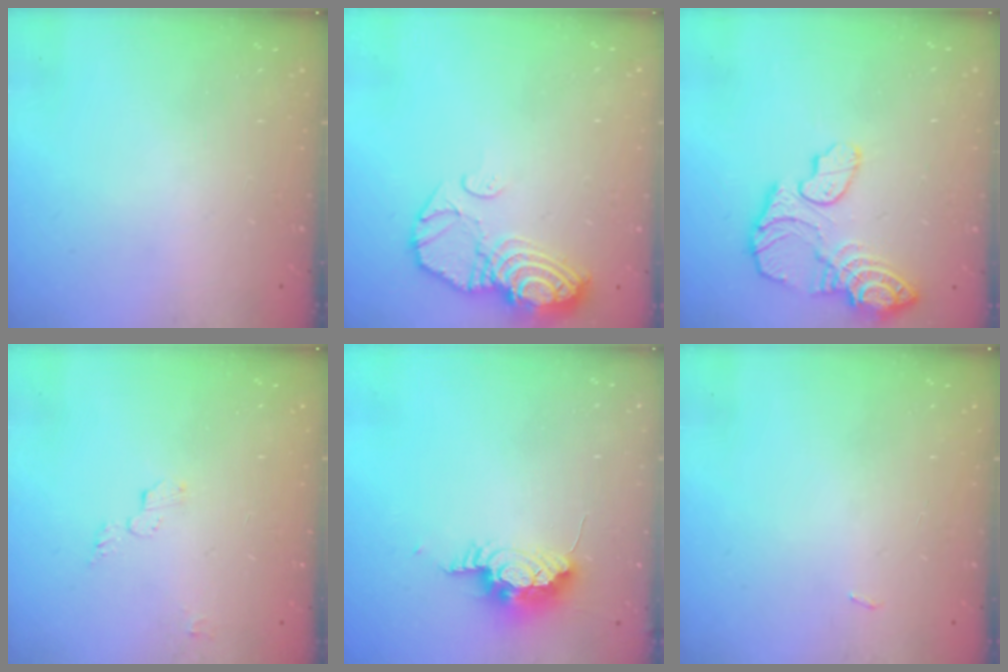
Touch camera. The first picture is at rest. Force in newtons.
{"total": 12.2, "press": 12.1, "slide": 1.4}
{"total": 13.8, "press": 13.7, "slide": 1.4}
{"total": 4.1, "press": 4.0, "slide": 0.3}
{"total": 15.1, "press": 10.5, "slide": 10.8}
{"total": 2.8, "press": 2.4, "slide": 1.4}